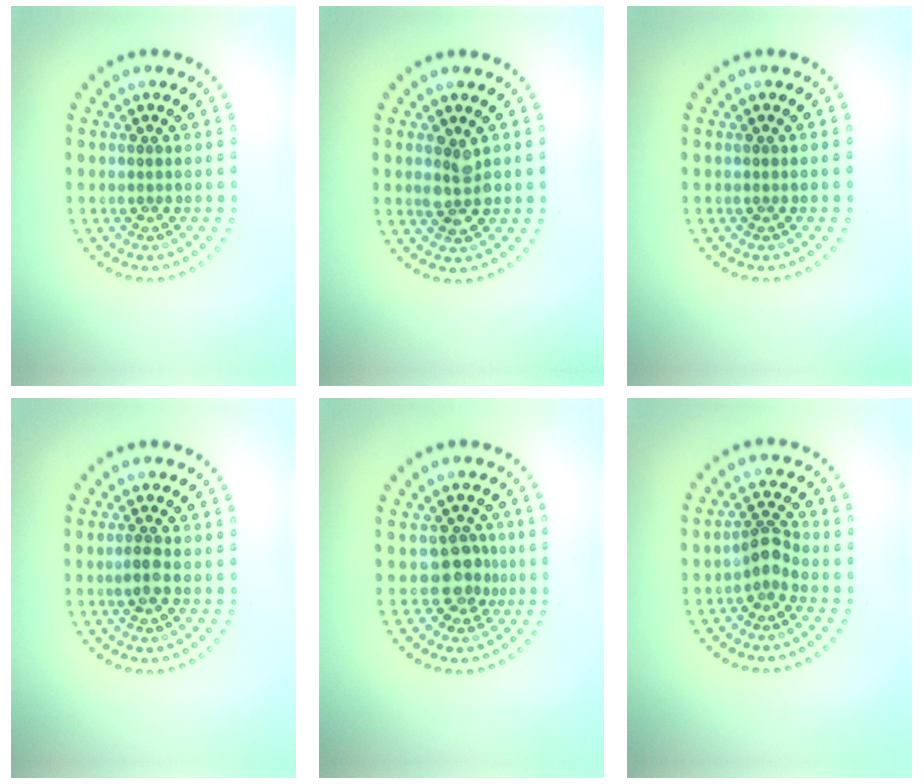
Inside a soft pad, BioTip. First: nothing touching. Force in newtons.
{"total": 2.4, "press": 2.4, "slide": 0.3}
{"total": 0.0}
{"total": 1.4, "press": 1.3, "slide": 0.3}
{"total": 2.7, "press": 2.2, "slide": 1.5}
{"total": 2.0, "press": 1.6, "slide": 1.2}